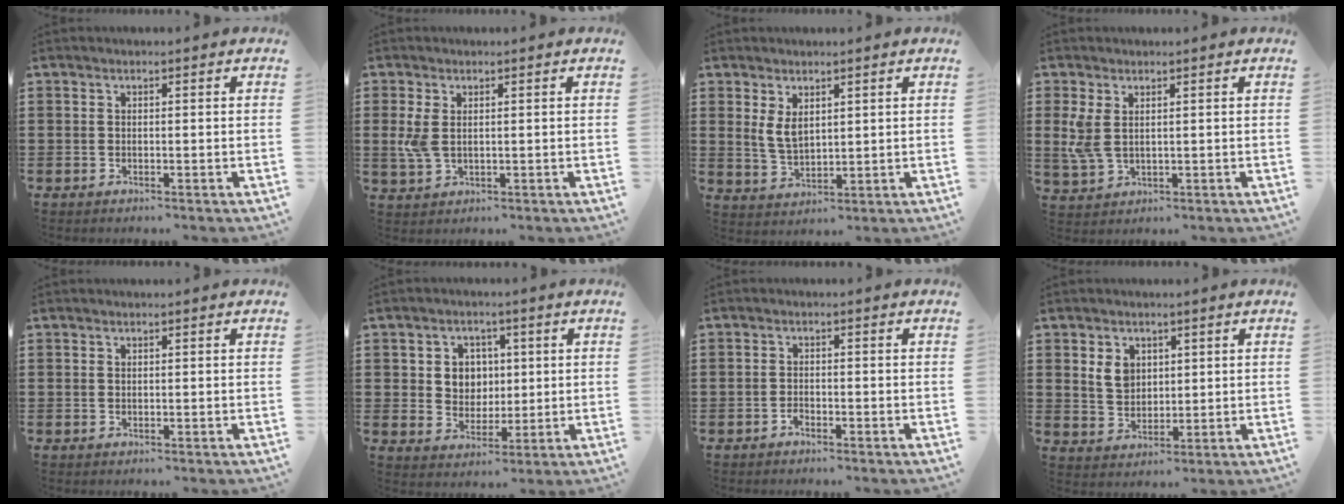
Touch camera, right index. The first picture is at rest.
{"total": 4.0, "force": [0.6, 2.2, 3.3], "torque": [-0.088, -0.001, 0.005]}
{"total": 3.8, "force": [1.7, 2.1, 2.7], "torque": [-0.065, 0.002, 0.029]}
{"total": 4.4, "force": [1.0, 2.4, 3.5], "torque": [-0.094, -0.003, 0.015]}
{"total": 0.0}
{"total": 4.8, "force": [0.9, 4.5, 1.4], "torque": [-0.041, 0.012, 0.013]}
{"total": 1.2, "force": [-1.0, 0.5, 0.2], "torque": [-0.007, 0.000, -0.021]}
{"total": 4.1, "force": [1.6, 3.1, 2.0], "torque": [-0.052, 0.010, 0.029]}